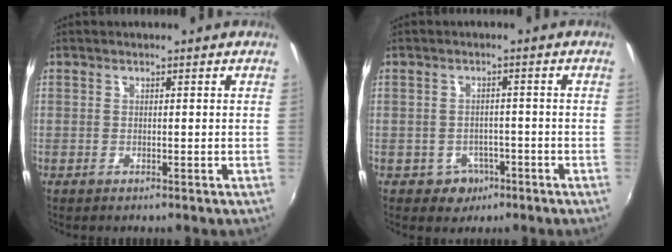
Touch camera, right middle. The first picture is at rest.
{"total": 4.3, "force": [-2.1, 3.6, 0.8], "torque": [-0.028, 0.006, -0.023]}